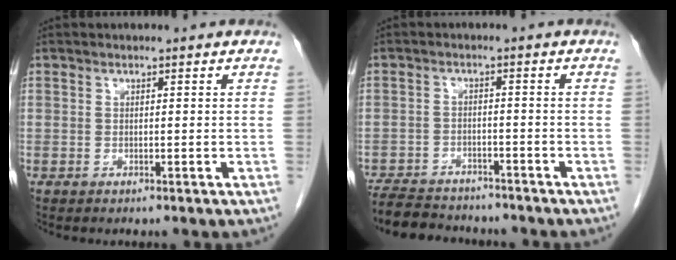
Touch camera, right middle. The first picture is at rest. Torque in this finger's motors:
{"motor_torque": [0.83, -0.75, 0.04, 0.04]}